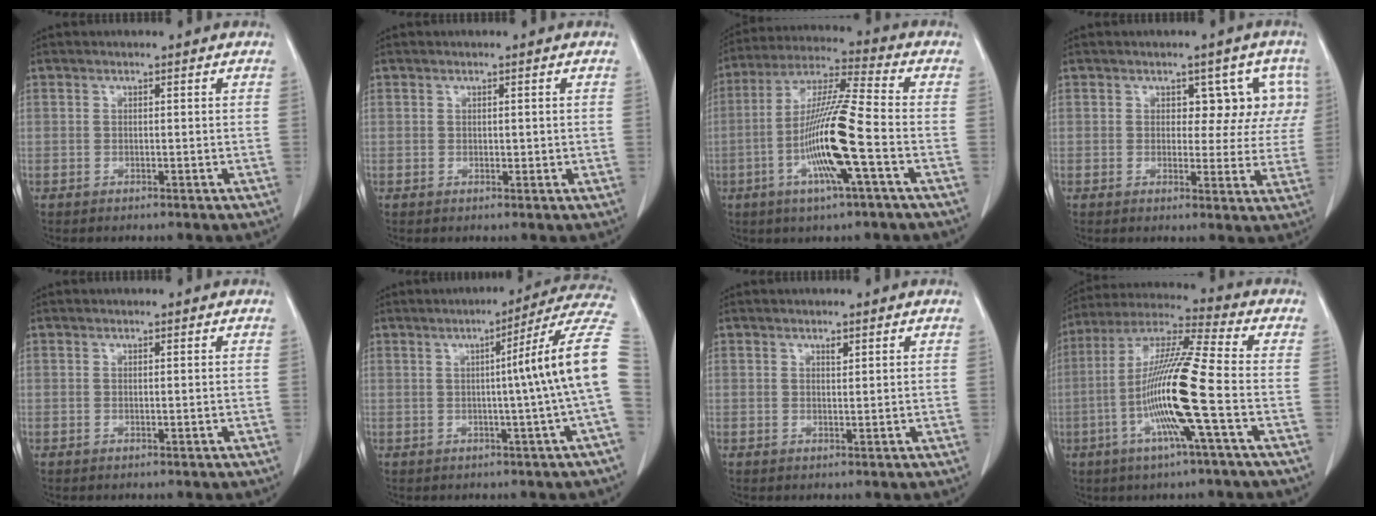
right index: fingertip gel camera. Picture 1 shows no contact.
{"total": 0.8, "force": [0.1, 0.5, 0.6], "torque": [-0.007, -0.001, 0.003]}
{"total": 14.0, "force": [-4.0, -0.1, 13.5], "torque": [-0.266, -0.005, -0.082]}
{"total": 6.3, "force": [2.2, 4.0, 4.4], "torque": [-0.021, 0.019, 0.022]}
{"total": 0.0}
{"total": 12.6, "force": [0.5, -2.5, 12.3], "torque": [-0.143, 0.014, -0.003]}
{"total": 1.0, "force": [0.7, 0.2, 0.6], "torque": [-0.012, -0.006, 0.012]}
{"total": 15.2, "force": [-3.8, -0.8, 14.7], "torque": [-0.291, -0.006, -0.085]}